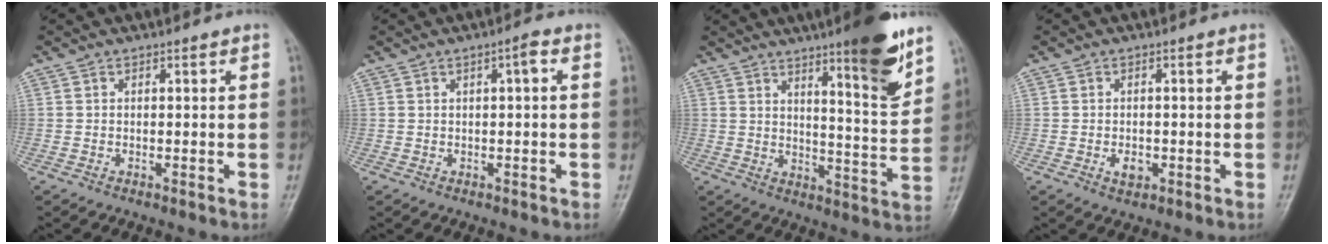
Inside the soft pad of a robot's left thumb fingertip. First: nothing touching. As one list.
[{"total": 2.0, "force": [0.5, 0.3, 1.9], "torque": [-0.032, 0.004, 0.006]}, {"total": 13.0, "force": [8.3, 1.6, 9.8], "torque": [-0.123, -0.060, 0.123]}, {"total": 2.4, "force": [-0.6, 1.6, 1.6], "torque": [-0.021, 0.000, -0.006]}]